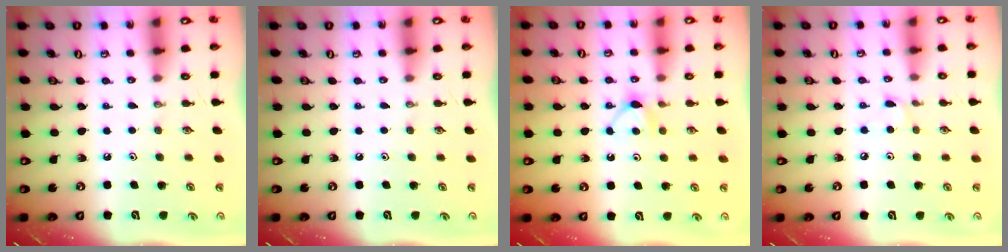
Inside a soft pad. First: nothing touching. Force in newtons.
{"total": 0.0}
{"total": 4.1, "press": 4.0, "slide": 0.6}
{"total": 4.3, "press": 4.2, "slide": 0.4}